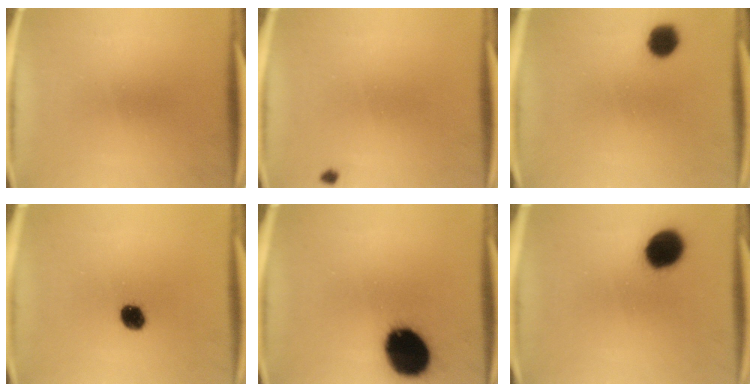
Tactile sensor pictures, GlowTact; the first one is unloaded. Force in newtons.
{"total": 0.7}
{"total": 5.9}
{"total": 4.8}
{"total": 19.6}
{"total": 10.7}